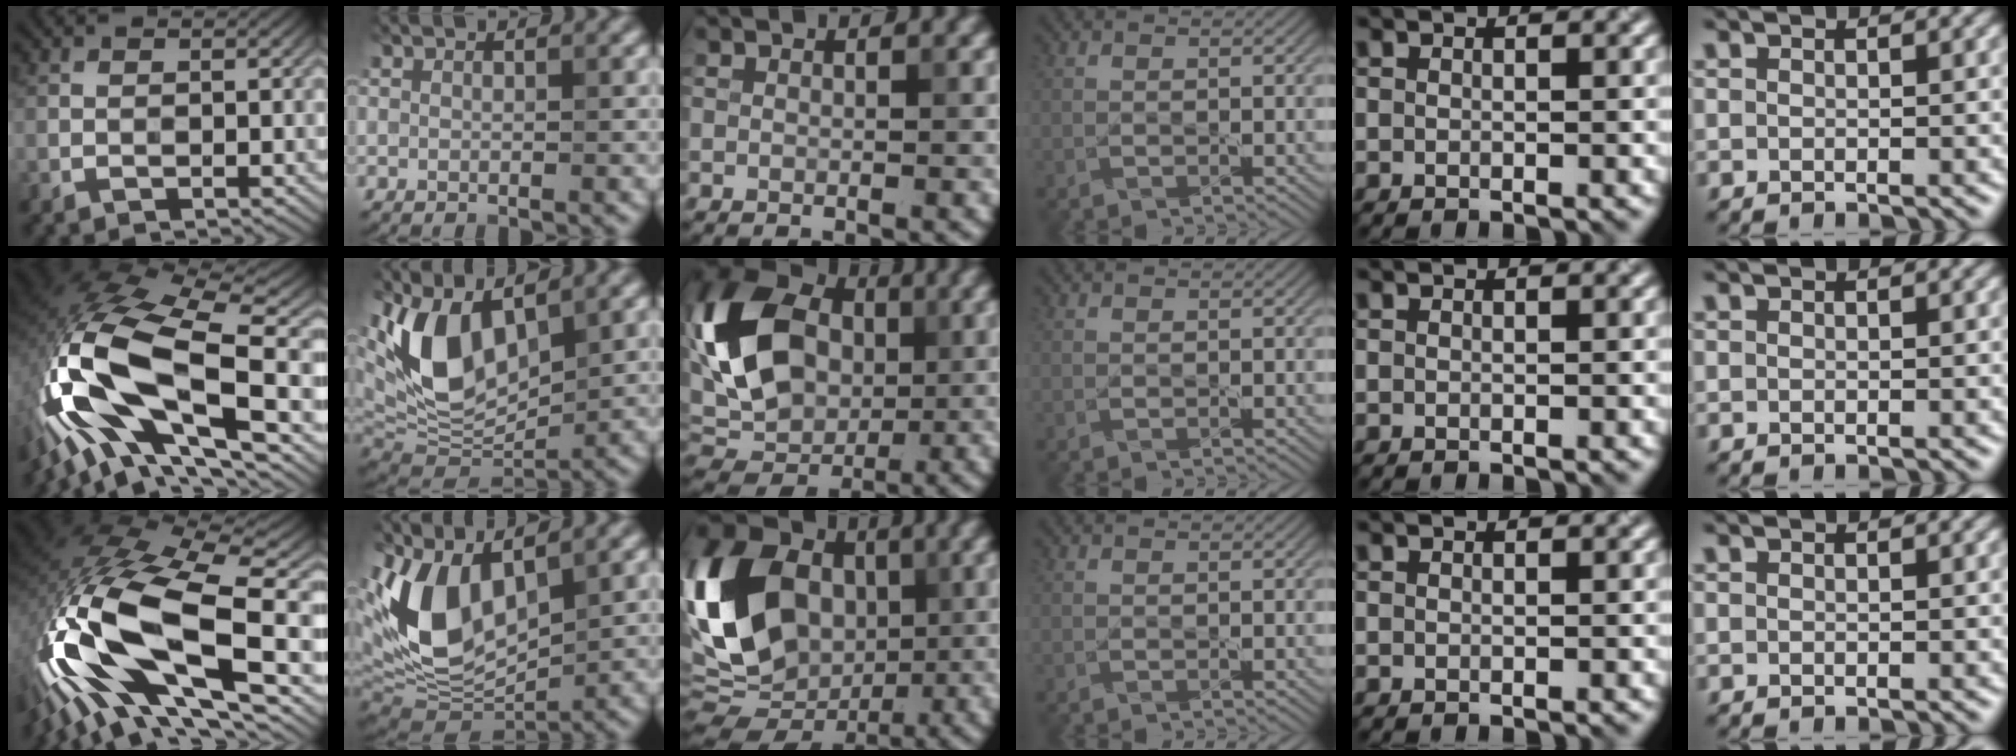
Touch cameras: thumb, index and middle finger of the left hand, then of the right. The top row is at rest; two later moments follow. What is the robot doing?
{"motion": "lift_and_place", "object": "knife"}